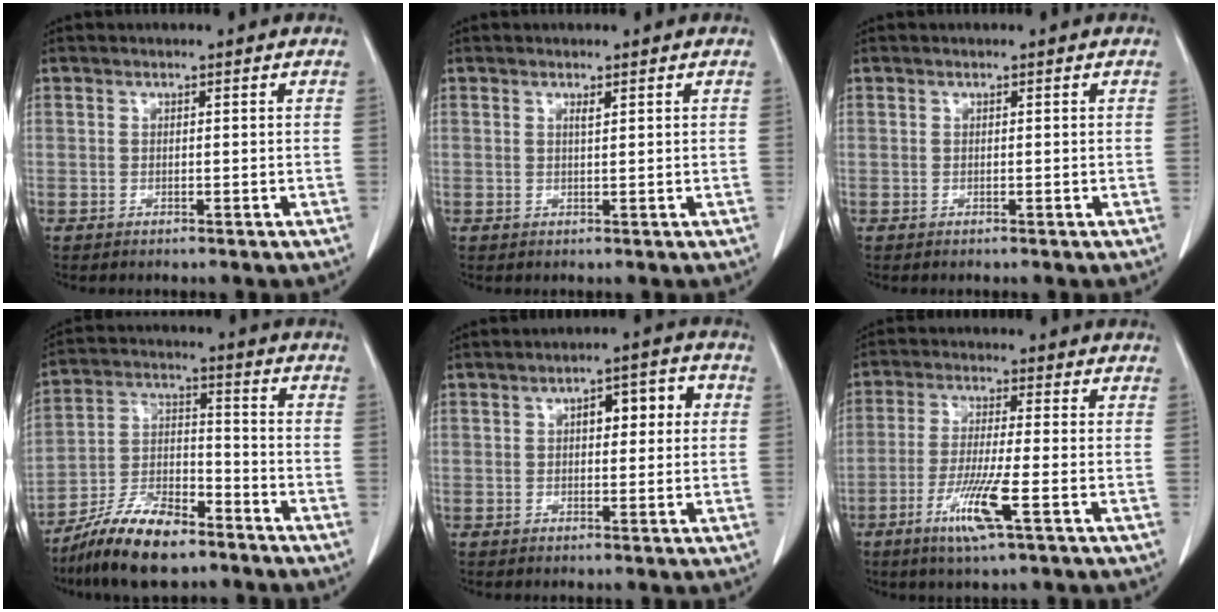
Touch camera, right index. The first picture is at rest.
{"total": 0.7, "force": [0.4, 0.0, 0.6], "torque": [-0.013, -0.002, 0.008]}
{"total": 0.0}
{"total": 12.9, "force": [-9.8, 3.7, 7.5], "torque": [-0.146, 0.003, -0.177]}
{"total": 5.8, "force": [1.2, 2.2, 5.3], "torque": [-0.073, 0.025, 0.016]}
{"total": 8.0, "force": [-3.5, -0.2, 7.2], "torque": [-0.143, -0.018, -0.065]}